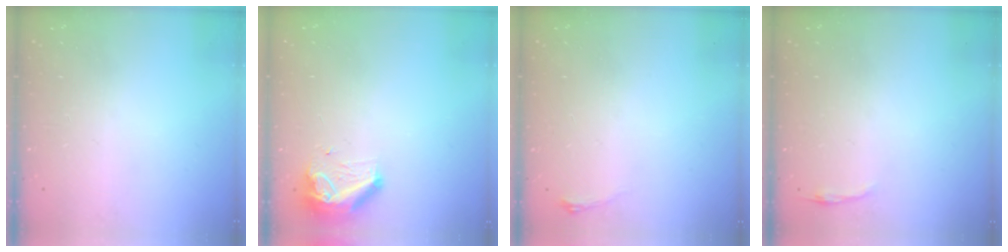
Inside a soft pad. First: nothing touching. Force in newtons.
{"total": 9.3, "press": 9.2, "slide": 1.6}
{"total": 3.1, "press": 3.0, "slide": 0.9}
{"total": 2.8, "press": 2.8, "slide": 0.6}